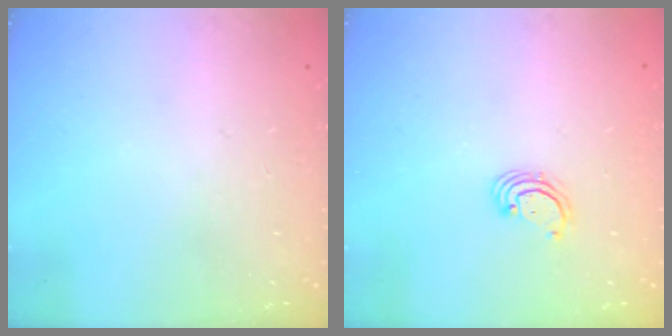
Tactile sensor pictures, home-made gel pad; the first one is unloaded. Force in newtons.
{"total": 2.6, "press": 2.6, "slide": 0.3}